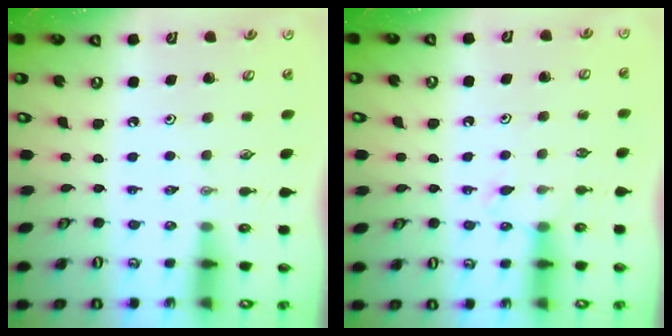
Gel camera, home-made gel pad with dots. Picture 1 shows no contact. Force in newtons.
{"total": 5.5, "press": 5.5, "slide": 0.5}